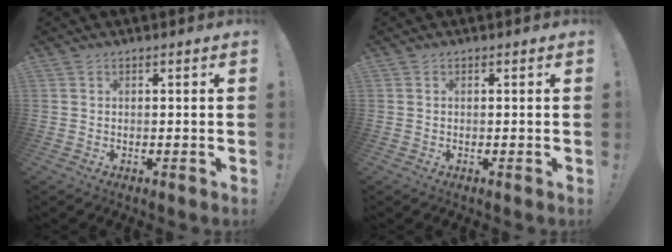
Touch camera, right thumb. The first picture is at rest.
{"total": 0.0}